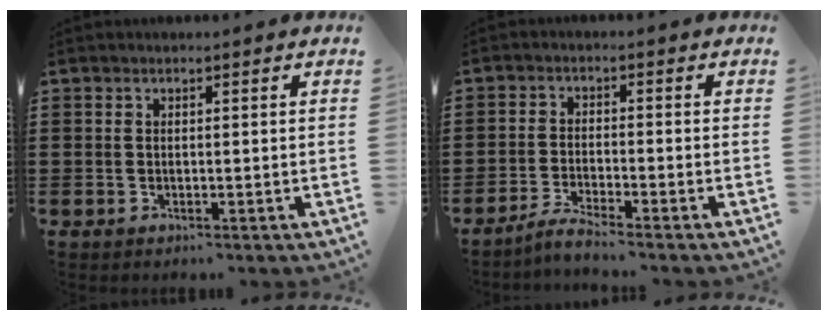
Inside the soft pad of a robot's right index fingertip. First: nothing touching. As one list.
[{"total": 2.7, "force": [-2.6, -0.4, 0.9], "torque": [-0.024, 0.001, -0.052]}]